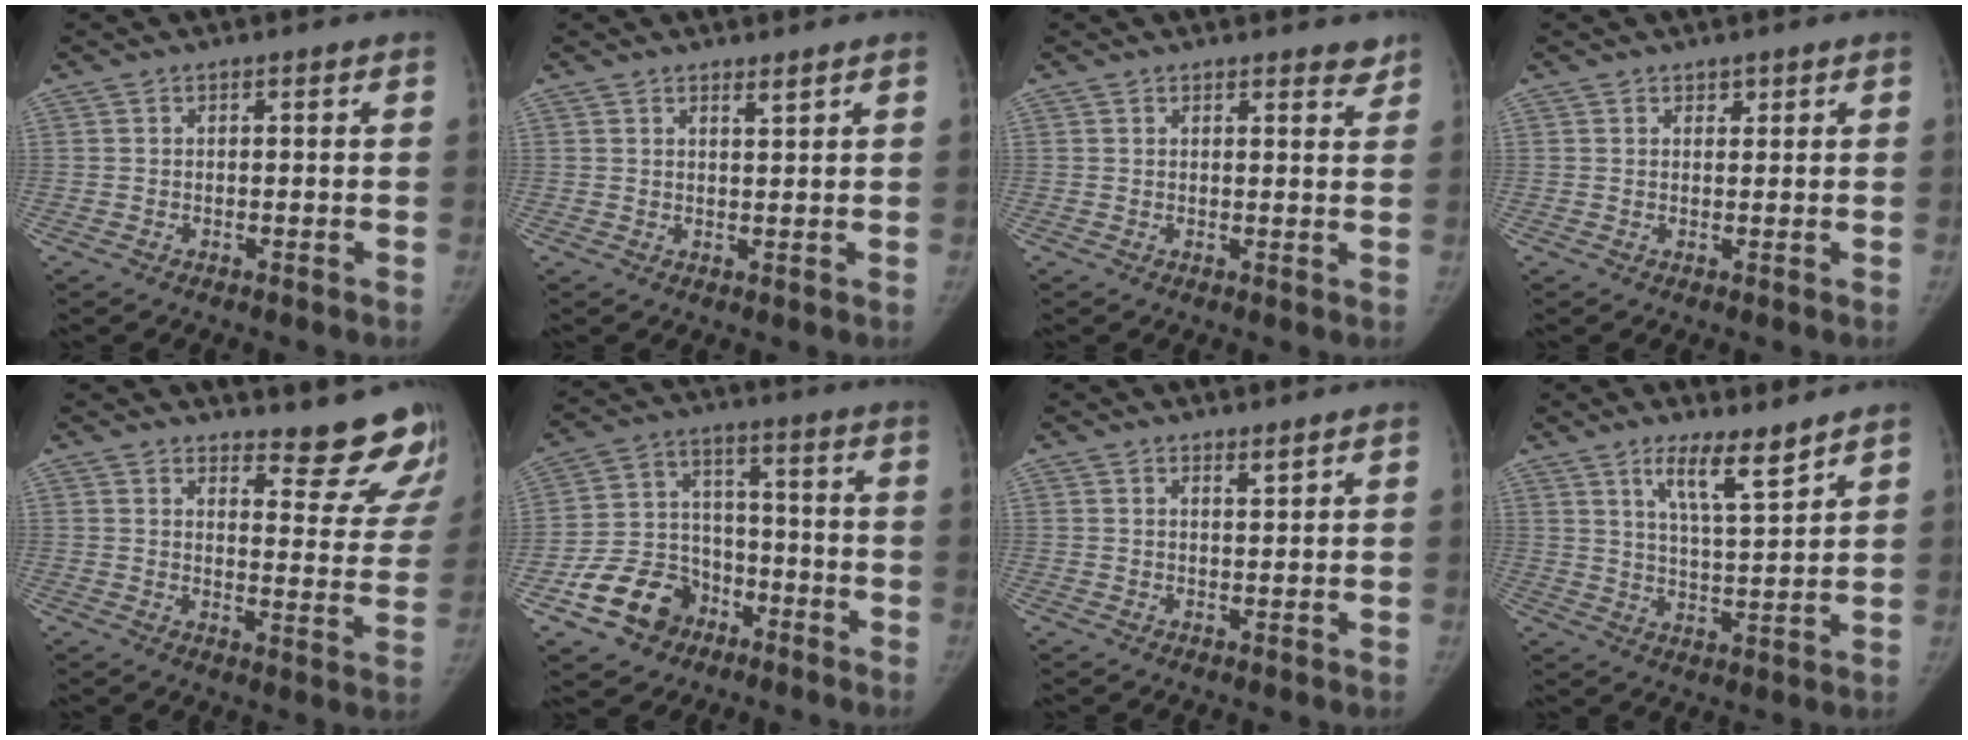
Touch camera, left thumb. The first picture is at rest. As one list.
[{"total": 1.2, "force": [1.1, 0.1, 0.6], "torque": [-0.008, -0.011, 0.019]}, {"total": 2.4, "force": [2.1, 0.8, 0.9], "torque": [0.002, -0.015, 0.020]}, {"total": 1.1, "force": [0.8, 0.7, 0.2], "torque": [0.006, -0.005, 0.011]}, {"total": 14.9, "force": [13.6, 4.0, 4.5], "torque": [-0.006, -0.137, 0.151]}, {"total": 13.1, "force": [-6.9, 10.0, 4.8], "torque": [-0.051, 0.058, -0.115]}, {"total": 1.4, "force": [1.2, 0.1, 0.6], "torque": [-0.008, -0.012, 0.021]}, {"total": 8.0, "force": [5.7, 1.2, 5.5], "torque": [-0.087, -0.047, 0.103]}]